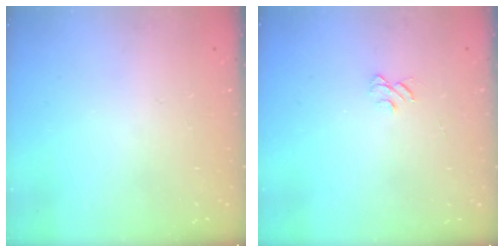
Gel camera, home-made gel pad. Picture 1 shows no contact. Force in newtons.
{"total": 3.8, "press": 3.8, "slide": 0.3}